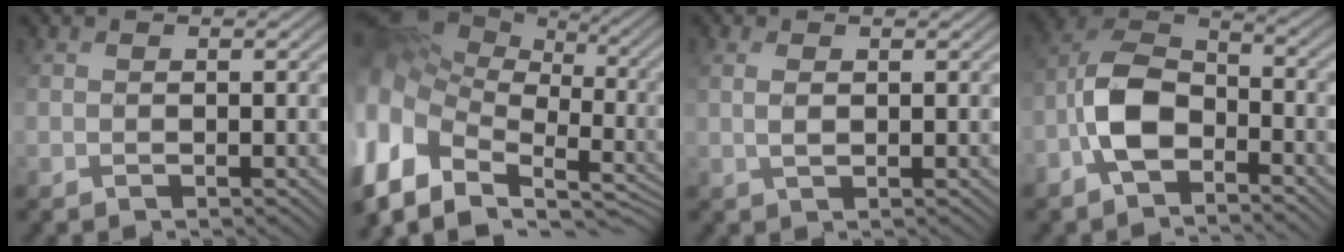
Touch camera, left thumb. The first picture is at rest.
{"total": 17.5, "force": [-6.2, 12.8, 10.2], "torque": [-0.280, -0.009, -0.075]}
{"total": 1.8, "force": [0.5, 0.6, 1.7], "torque": [-0.040, 0.002, 0.011]}
{"total": 8.4, "force": [-3.9, 4.4, 6.0], "torque": [-0.125, 0.013, -0.096]}